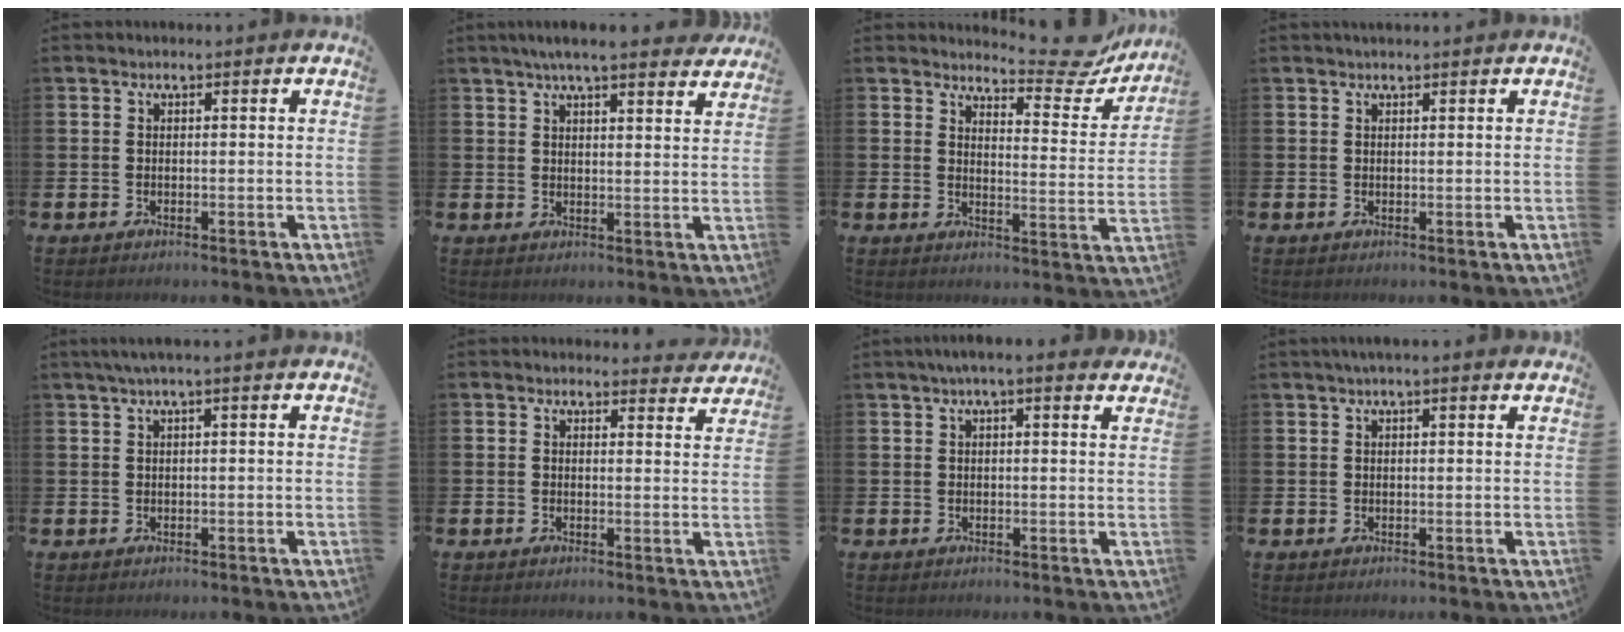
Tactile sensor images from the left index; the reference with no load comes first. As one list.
[{"total": 5.8, "force": [5.3, 0.4, 2.4], "torque": [-0.046, -0.018, 0.093]}, {"total": 6.8, "force": [6.4, 1.3, 2.0], "torque": [-0.033, -0.048, 0.107]}, {"total": 0.7, "force": [0.7, 0.0, 0.3], "torque": [-0.002, 0.000, 0.012]}, {"total": 1.6, "force": [0.6, -0.1, 1.4], "torque": [-0.030, 0.003, 0.012]}, {"total": 2.1, "force": [2.0, 0.6, 0.1], "torque": [0.006, -0.010, 0.032]}, {"total": 2.7, "force": [2.1, 0.3, 1.7], "torque": [-0.024, -0.003, 0.034]}, {"total": 1.6, "force": [1.2, 0.1, 1.0], "torque": [-0.009, -0.001, 0.018]}]